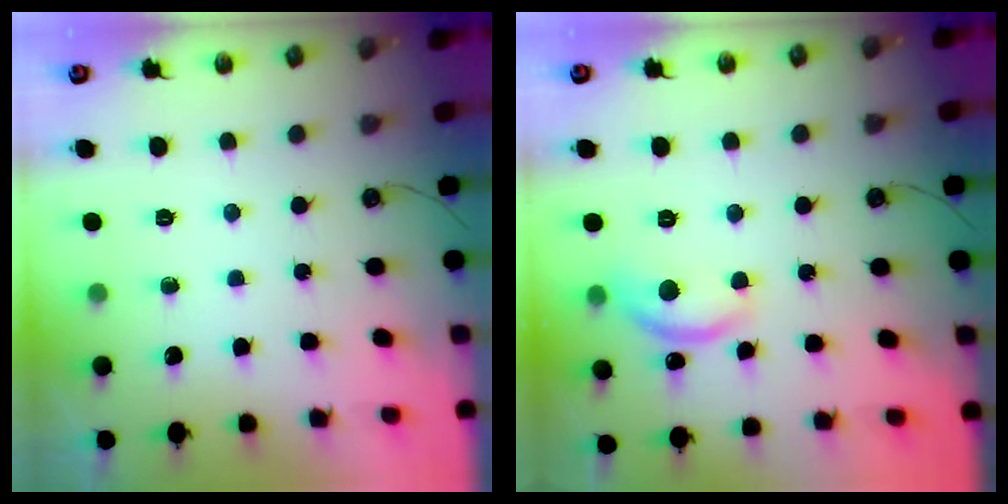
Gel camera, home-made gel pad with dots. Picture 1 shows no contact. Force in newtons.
{"total": 7.0, "press": 6.9, "slide": 0.7}